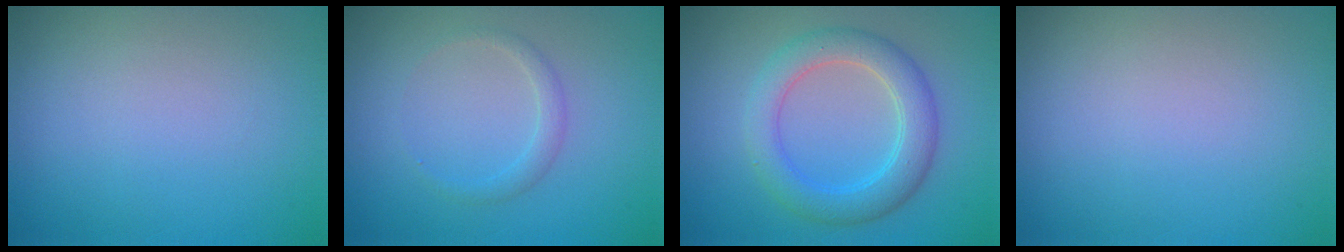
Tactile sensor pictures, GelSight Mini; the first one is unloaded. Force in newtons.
{"total": 1.2, "press": 1.2, "slide": 0.1}
{"total": 4.3, "press": 4.3, "slide": 0.1}
{"total": 0.0}